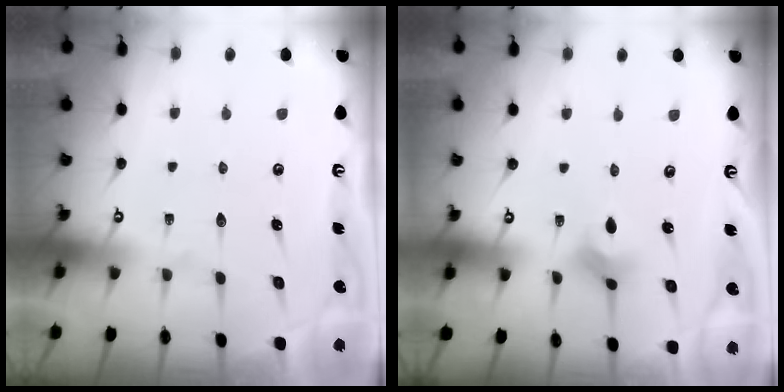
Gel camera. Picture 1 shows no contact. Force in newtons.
{"total": 2.8, "press": 2.8, "slide": 0.7}